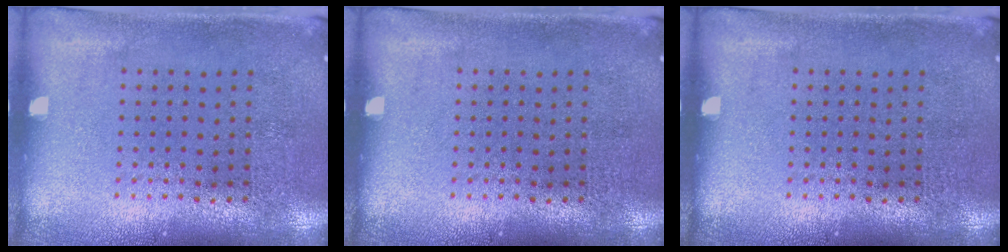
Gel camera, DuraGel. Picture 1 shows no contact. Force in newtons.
{"total": 0.0}
{"total": 0.0}